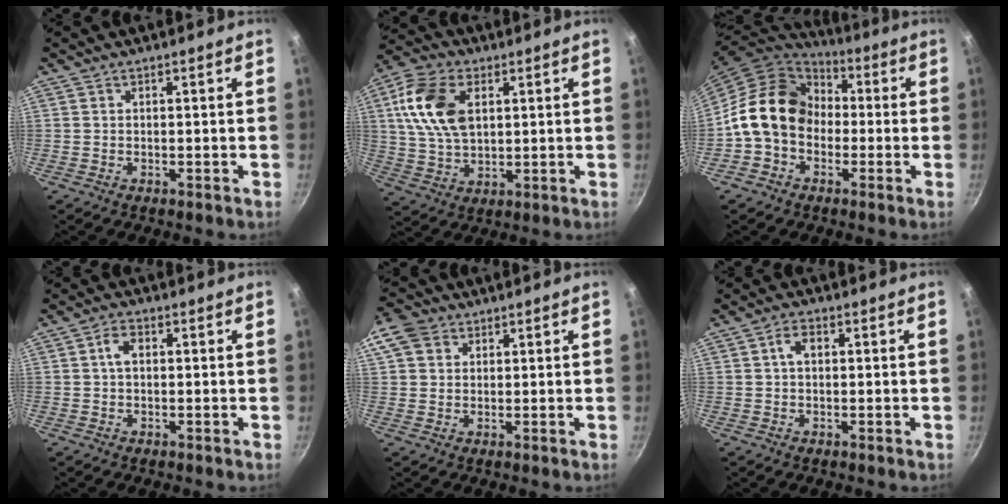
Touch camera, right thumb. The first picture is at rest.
{"total": 13.8, "force": [3.6, 8.7, 10.1], "torque": [-0.180, 0.001, 0.065]}
{"total": 15.0, "force": [-0.6, 12.1, 8.9], "torque": [-0.117, 0.039, -0.029]}
{"total": 3.3, "force": [0.5, 2.2, 2.4], "torque": [-0.038, 0.009, 0.004]}
{"total": 6.5, "force": [2.7, 5.1, 3.0], "torque": [-0.043, 0.003, 0.039]}
{"total": 3.2, "force": [0.6, 2.1, 2.3], "torque": [-0.033, 0.008, 0.007]}